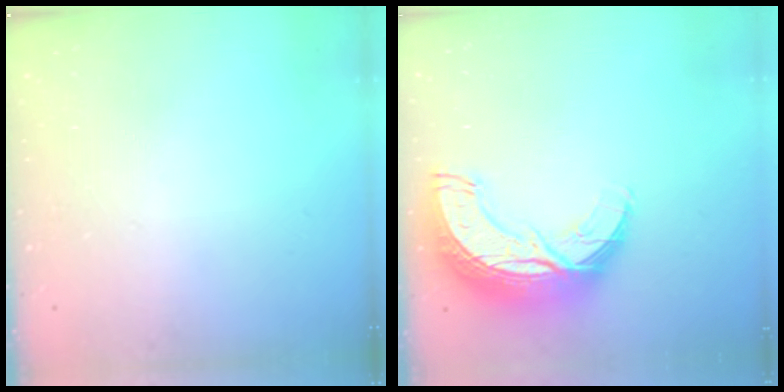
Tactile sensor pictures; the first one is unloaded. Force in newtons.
{"total": 15.0, "press": 14.9, "slide": 1.0}